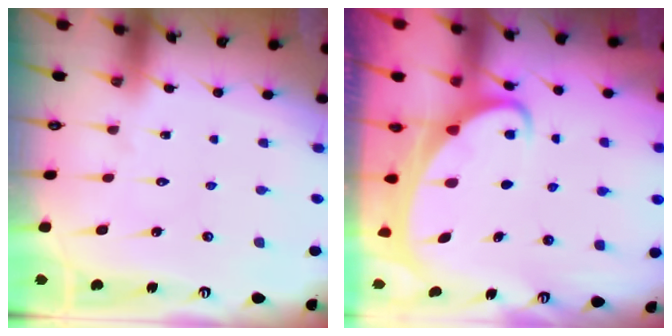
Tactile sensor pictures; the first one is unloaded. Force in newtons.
{"total": 3.5, "press": 3.5, "slide": 0.5}